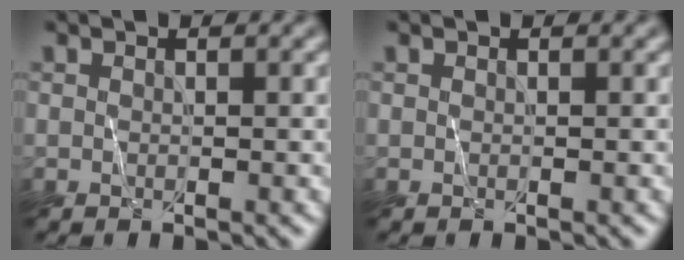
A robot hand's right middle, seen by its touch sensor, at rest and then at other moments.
{"total": 0.0}